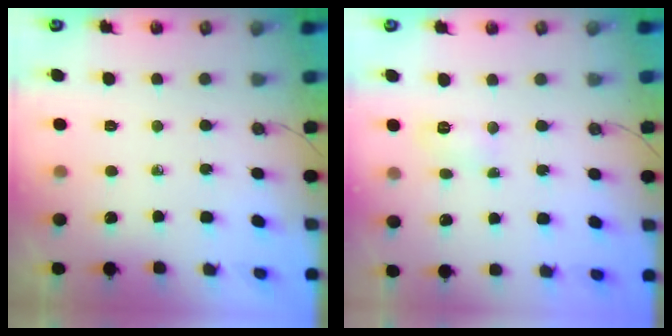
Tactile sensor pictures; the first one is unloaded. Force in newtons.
{"total": 4.0, "press": 3.9, "slide": 0.5}